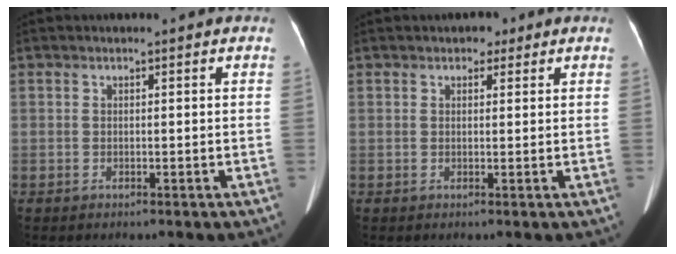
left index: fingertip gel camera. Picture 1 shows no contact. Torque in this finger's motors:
{"motor_torque": [0.10, -0.08, 0.02, 0.01]}